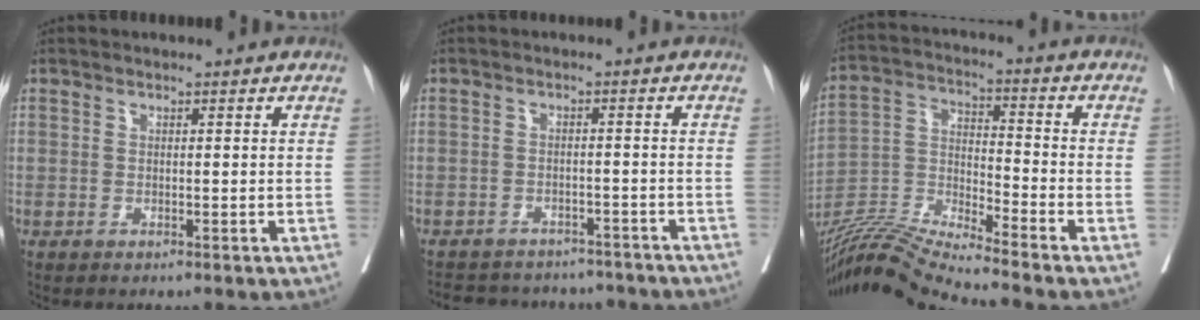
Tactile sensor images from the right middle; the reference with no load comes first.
{"total": 14.2, "force": [-12.8, 4.9, 3.7], "torque": [-0.074, 0.012, -0.153]}
{"total": 12.9, "force": [-12.1, -2.3, 3.7], "torque": [-0.070, 0.005, -0.233]}